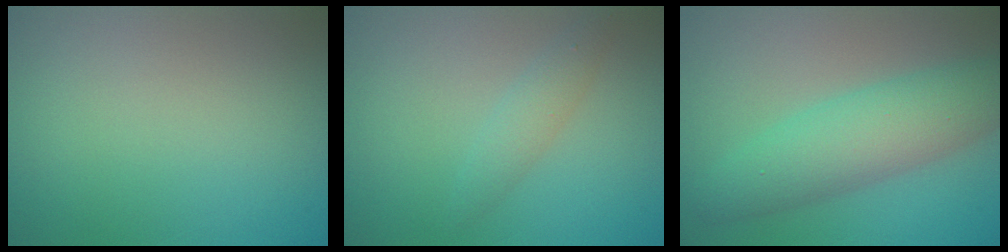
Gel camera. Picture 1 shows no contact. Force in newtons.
{"total": 1.8, "press": 1.8, "slide": 0.1}
{"total": 6.2, "press": 6.2, "slide": 0.2}